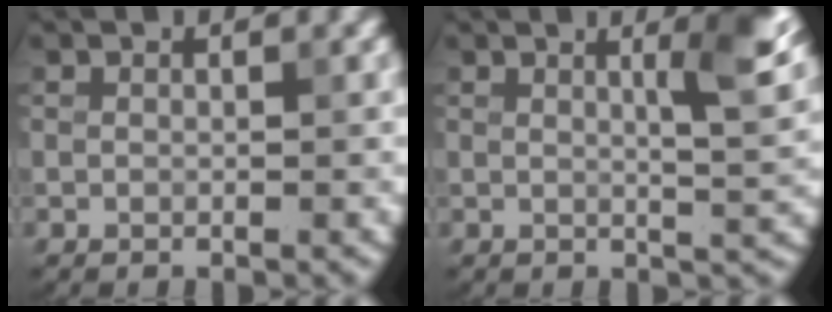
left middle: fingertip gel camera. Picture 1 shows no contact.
{"total": 4.8, "force": [1.8, 1.0, 4.3], "torque": [-0.053, 0.002, 0.025]}